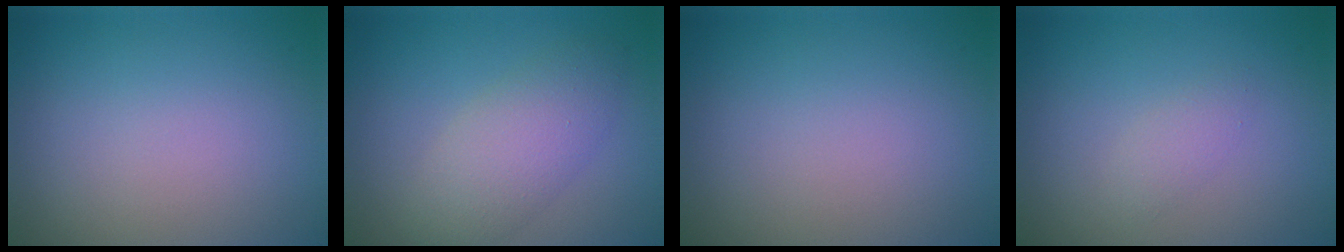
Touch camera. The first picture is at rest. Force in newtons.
{"total": 4.0, "press": 4.0, "slide": 0.3}
{"total": 0.0}
{"total": 1.1, "press": 1.1, "slide": 0.1}